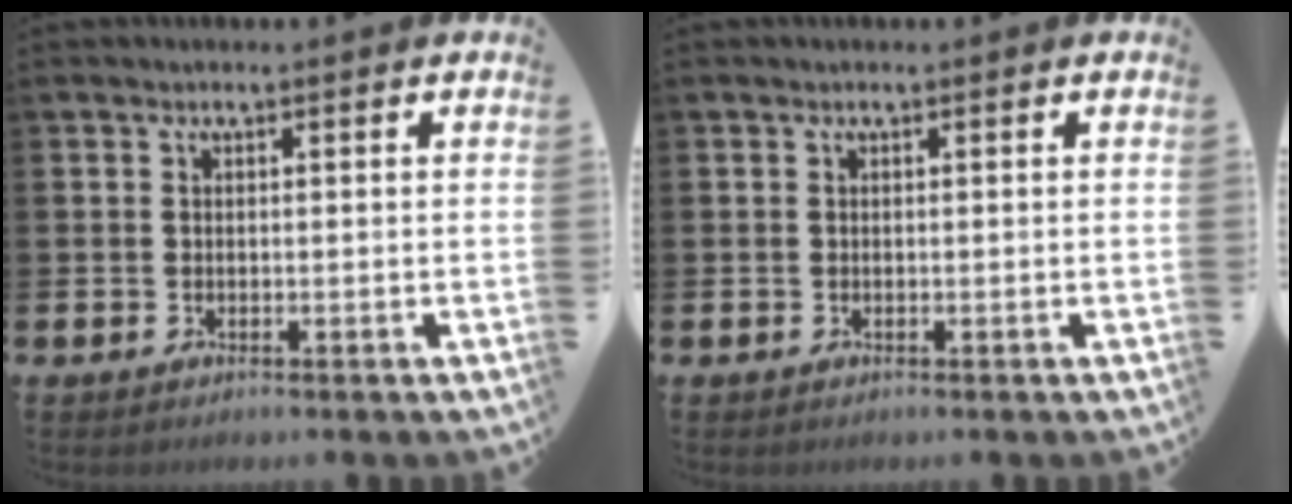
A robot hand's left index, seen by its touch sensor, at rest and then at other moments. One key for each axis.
{"total": 0.0}